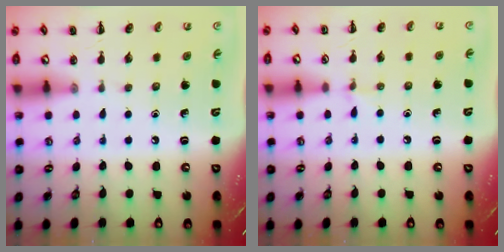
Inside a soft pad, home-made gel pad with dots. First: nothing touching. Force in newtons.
{"total": 4.1, "press": 3.9, "slide": 1.4}